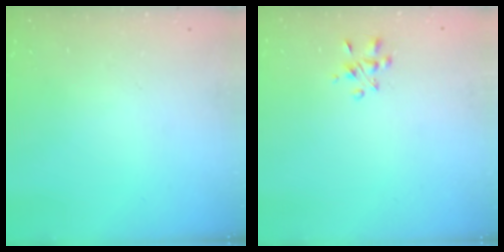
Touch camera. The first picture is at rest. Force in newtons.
{"total": 3.4, "press": 3.2, "slide": 1.1}